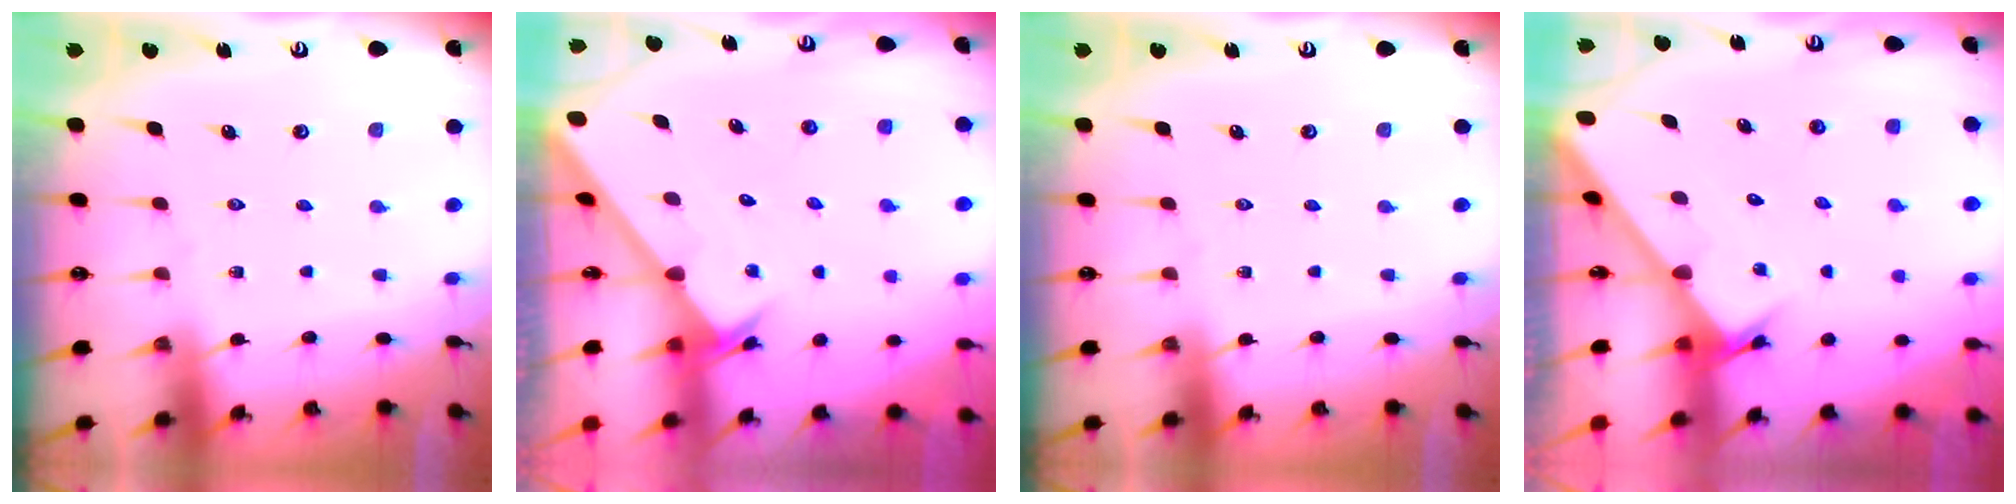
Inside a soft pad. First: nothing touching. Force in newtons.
{"total": 2.2, "press": 2.2, "slide": 0.2}
{"total": 0.0}
{"total": 2.7, "press": 2.7, "slide": 0.3}